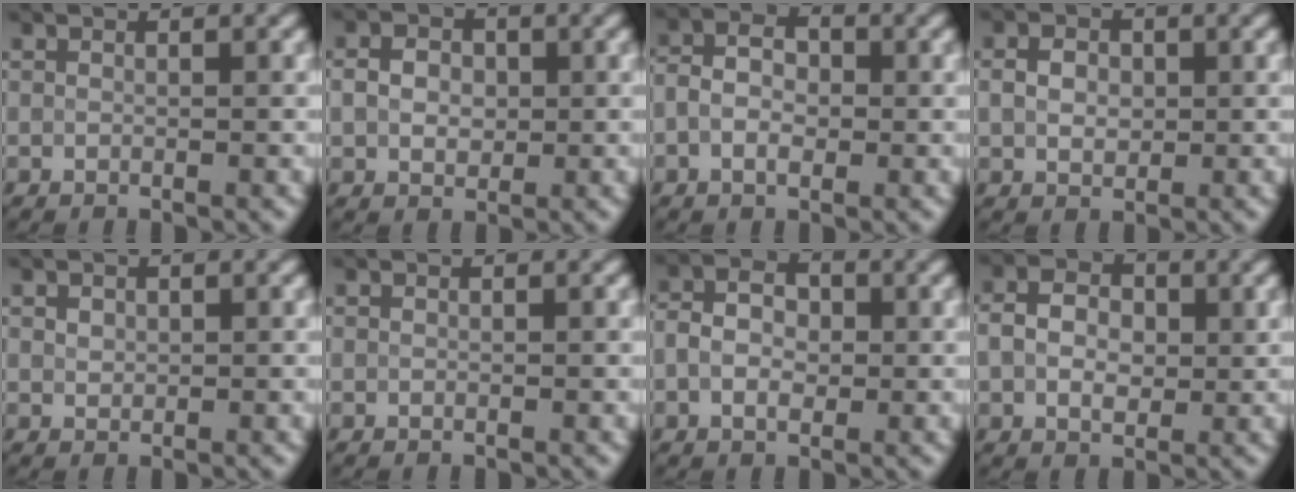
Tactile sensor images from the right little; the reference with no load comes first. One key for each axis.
{"total": 2.9, "fx": 0.4, "fy": 2.3, "fz": 1.7, "tx": -0.031, "ty": -0.001, "tz": 0.001}
{"total": 2.8, "fx": -0.5, "fy": 2.0, "fz": 1.9, "tx": -0.033, "ty": 0.005, "tz": -0.016}
{"total": 2.6, "fx": 0.5, "fy": 2.0, "fz": 1.6, "tx": -0.031, "ty": 0.000, "tz": 0.005}
{"total": 0.9, "fx": 0.5, "fy": 0.7, "fz": 0.4, "tx": -0.003, "ty": -0.002, "tz": 0.008}
{"total": 0.0}
{"total": 2.9, "fx": -0.3, "fy": 2.2, "fz": 1.9, "tx": -0.031, "ty": 0.004, "tz": -0.011}
{"total": 3.9, "fx": 0.5, "fy": 2.9, "fz": 2.5, "tx": -0.045, "ty": 0.001, "tz": 0.002}